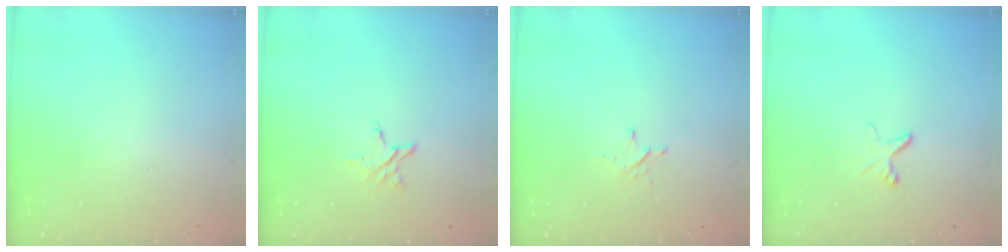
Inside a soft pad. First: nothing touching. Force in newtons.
{"total": 3.3, "press": 3.3, "slide": 0.3}
{"total": 2.6, "press": 2.6, "slide": 0.3}
{"total": 3.9, "press": 3.8, "slide": 0.4}